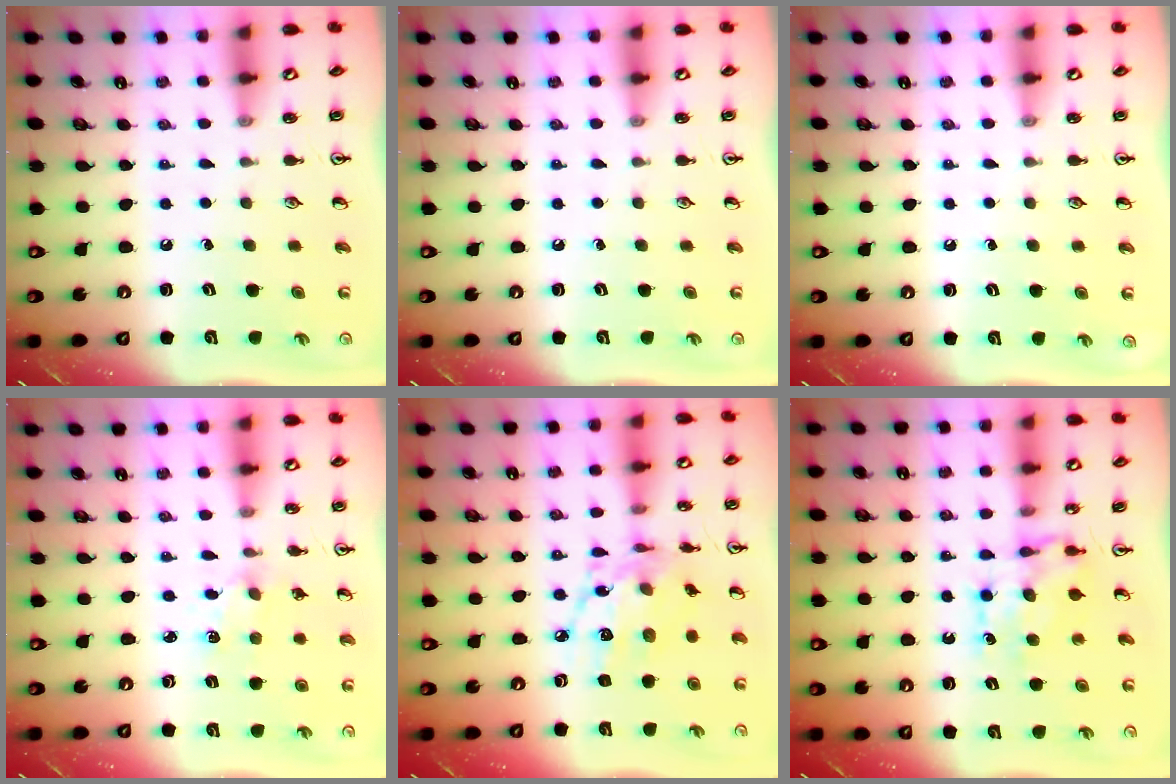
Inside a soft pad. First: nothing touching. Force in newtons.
{"total": 0.0}
{"total": 0.0}
{"total": 2.0, "press": 2.0, "slide": 0.3}
{"total": 13.8, "press": 13.8, "slide": 0.8}
{"total": 7.2, "press": 7.2, "slide": 0.7}